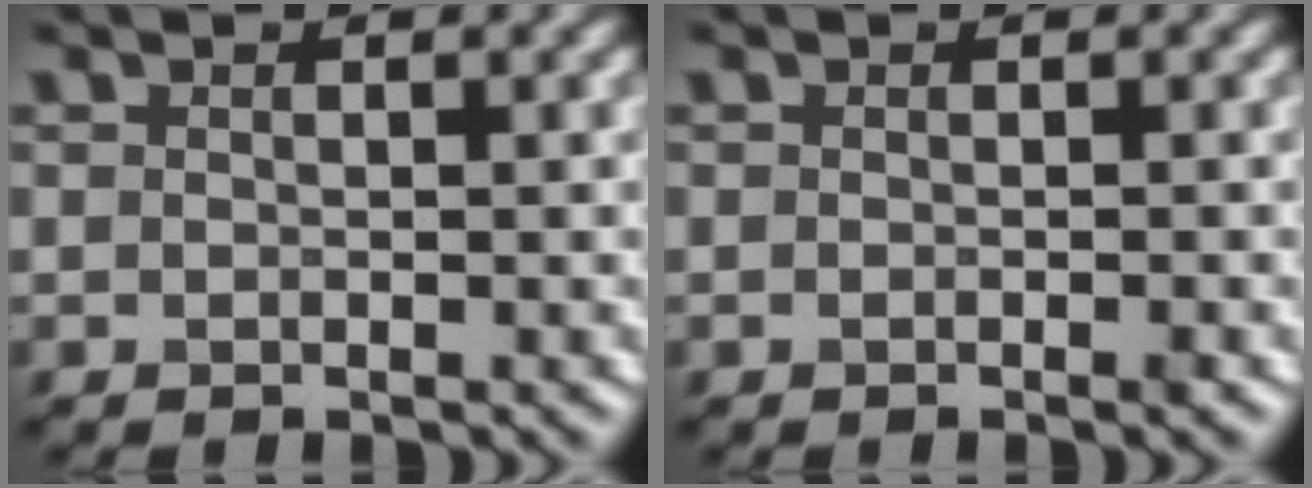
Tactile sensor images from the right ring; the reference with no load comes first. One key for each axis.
{"total": 0.6, "fx": -0.3, "fy": 0.0, "fz": 0.6, "tx": -0.009, "ty": -0.004, "tz": -0.007}